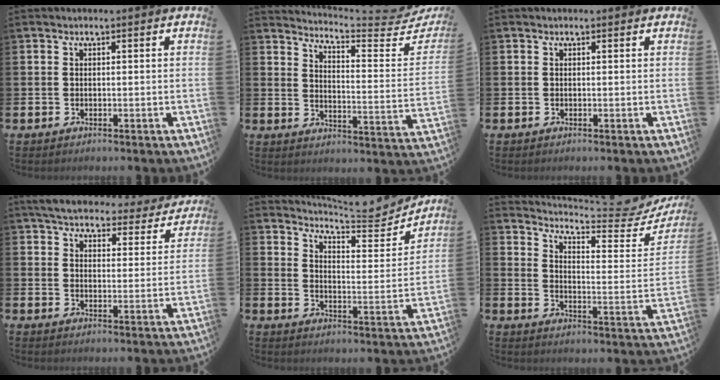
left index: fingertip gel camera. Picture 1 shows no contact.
{"total": 4.6, "force": [4.0, -0.1, 2.1], "torque": [-0.046, -0.047, 0.058]}
{"total": 0.0}
{"total": 5.0, "force": [4.7, 1.1, 1.2], "torque": [-0.043, -0.034, 0.076]}
{"total": 6.2, "force": [6.1, 0.5, 1.1], "torque": [-0.035, -0.054, 0.102]}
{"total": 5.5, "force": [5.0, 0.6, 2.3], "torque": [-0.056, -0.049, 0.076]}